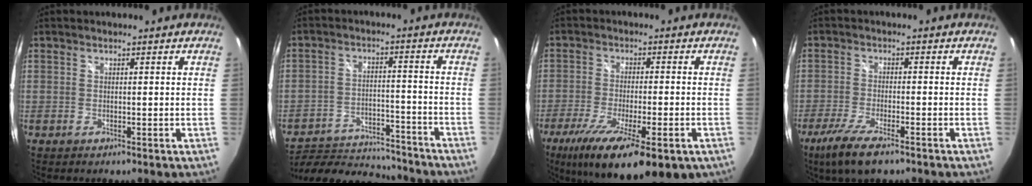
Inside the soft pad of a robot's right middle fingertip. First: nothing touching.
{"total": 13.9, "force": [-12.6, 4.4, 3.8], "torque": [-0.085, 0.007, -0.180]}
{"total": 19.0, "force": [-10.9, 5.6, 14.5], "torque": [-0.267, -0.065, -0.168]}
{"total": 9.0, "force": [-6.2, 2.1, 6.2], "torque": [-0.150, -0.032, -0.114]}